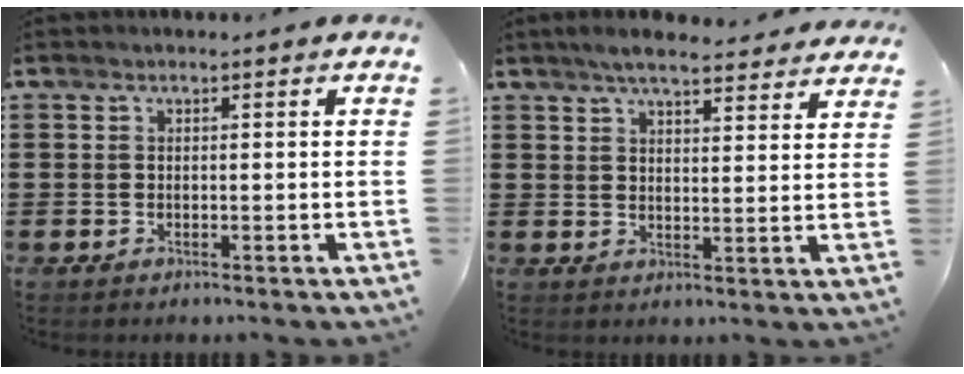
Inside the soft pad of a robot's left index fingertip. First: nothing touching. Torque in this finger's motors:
{"motor_torque": [1.22, -0.92, 0.39, 0.08]}